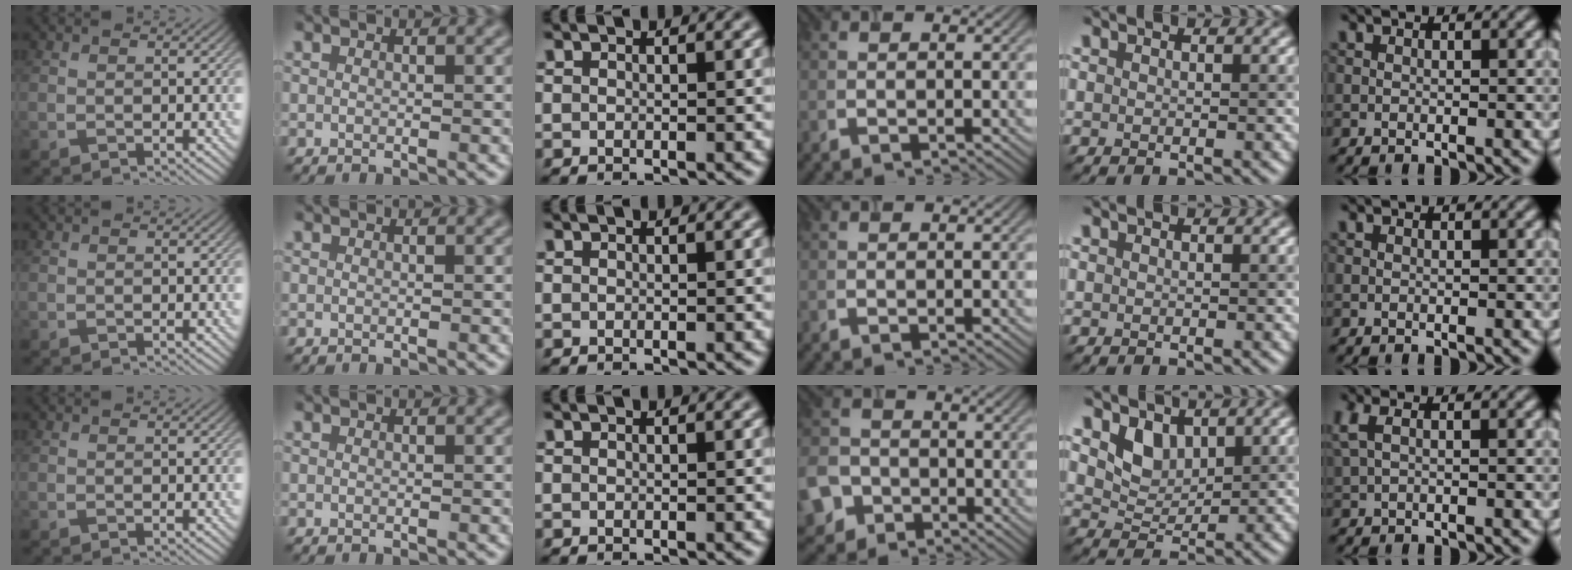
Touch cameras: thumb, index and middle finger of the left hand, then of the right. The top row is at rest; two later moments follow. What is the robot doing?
{"motion": "close", "object": "airpods case & airpods"}